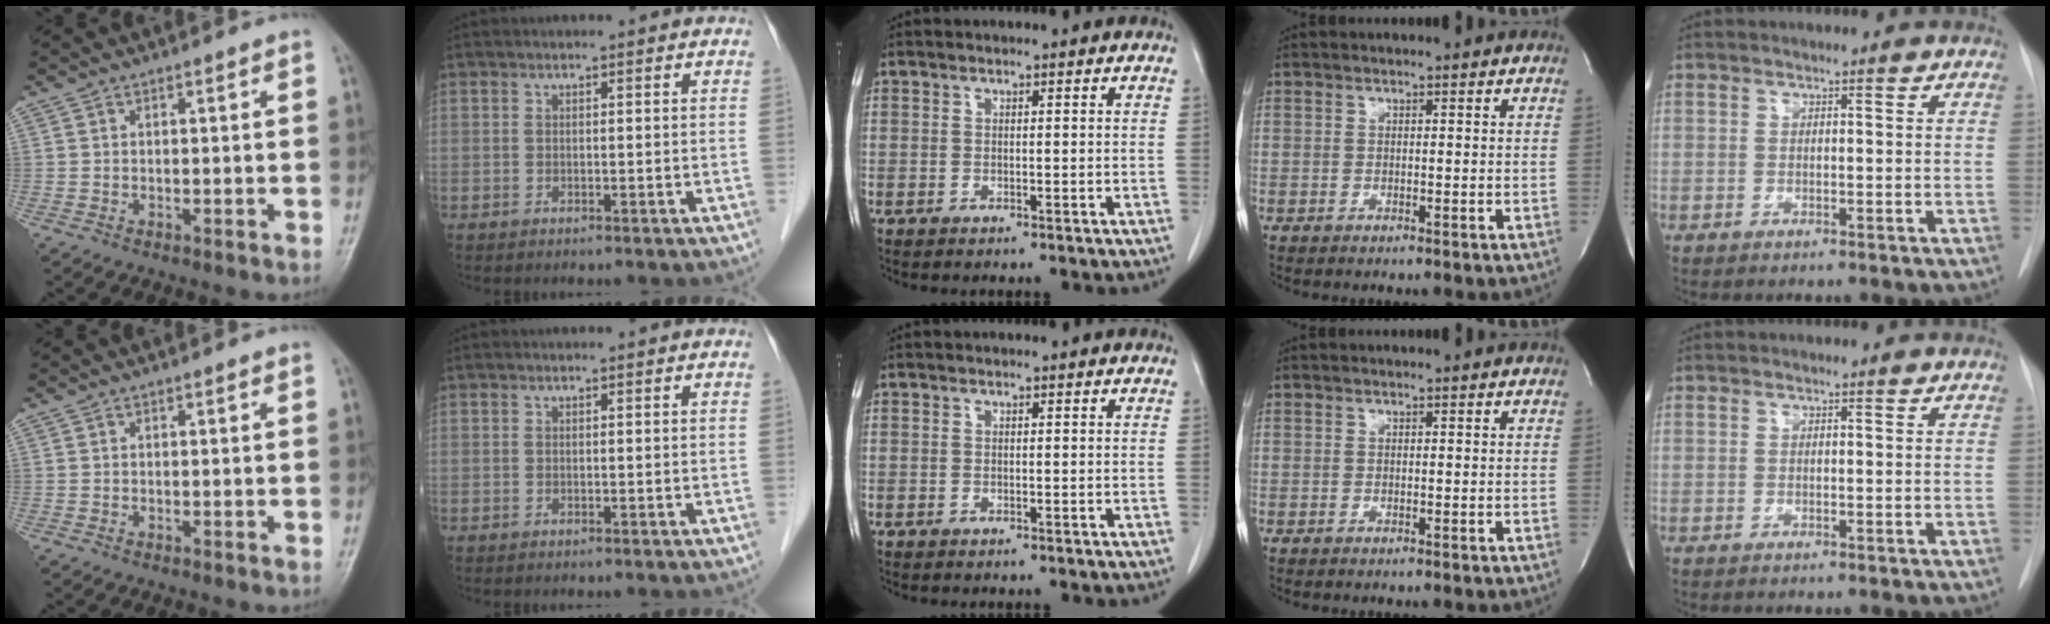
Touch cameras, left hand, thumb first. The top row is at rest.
{}